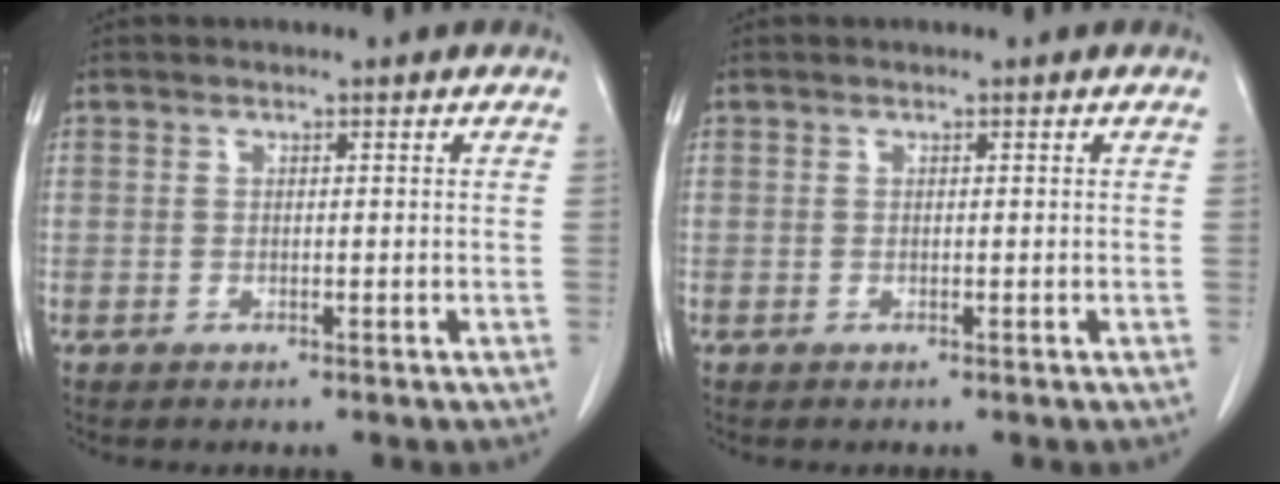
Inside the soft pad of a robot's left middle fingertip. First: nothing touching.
{"total": 0.0}